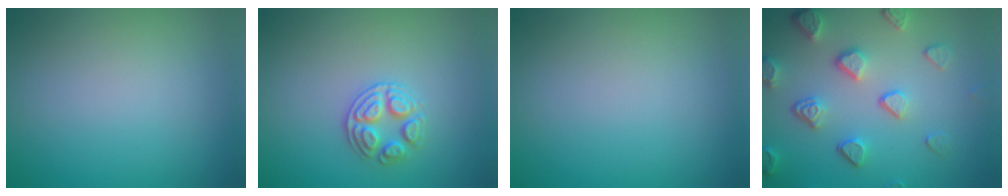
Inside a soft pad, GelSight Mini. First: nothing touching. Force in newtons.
{"total": 2.8, "press": 2.7, "slide": 0.7}
{"total": 0.0}
{"total": 5.1, "press": 4.0, "slide": 3.2}